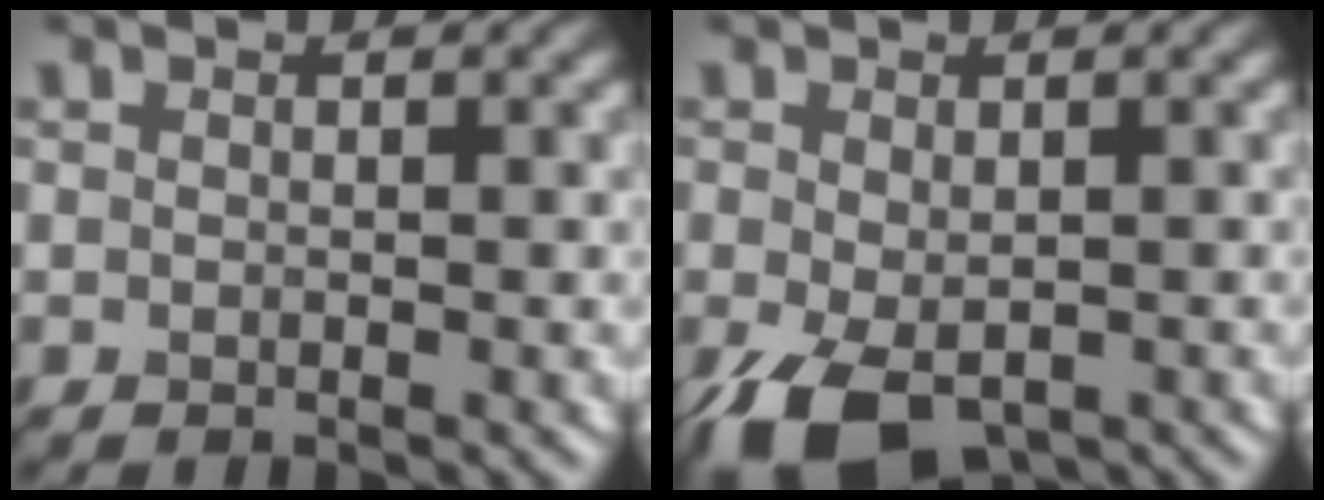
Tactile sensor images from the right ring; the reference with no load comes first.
{"total": 6.6, "force": [-3.2, 3.7, 4.4], "torque": [-0.102, -0.027, -0.047]}